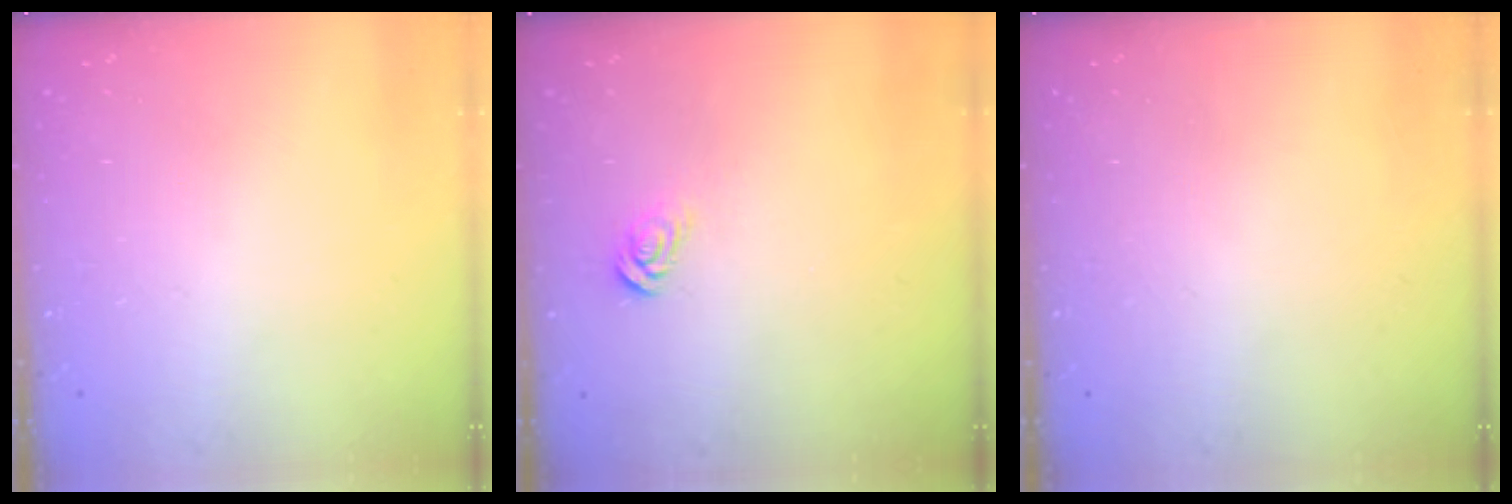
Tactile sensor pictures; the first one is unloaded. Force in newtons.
{"total": 4.3, "press": 4.3, "slide": 0.4}
{"total": 0.0}